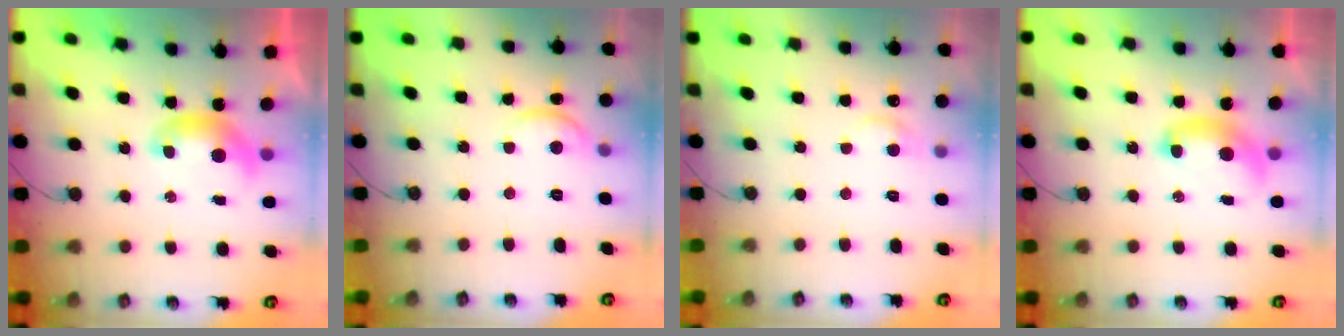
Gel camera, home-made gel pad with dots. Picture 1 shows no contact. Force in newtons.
{"total": 2.9, "press": 2.9, "slide": 0.4}
{"total": 1.1, "press": 0.6, "slide": 0.9}
{"total": 2.7, "press": 2.7, "slide": 0.1}